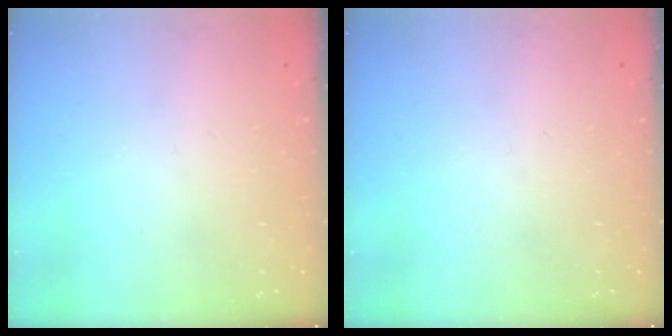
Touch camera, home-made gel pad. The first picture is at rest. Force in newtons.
{"total": 0.0}